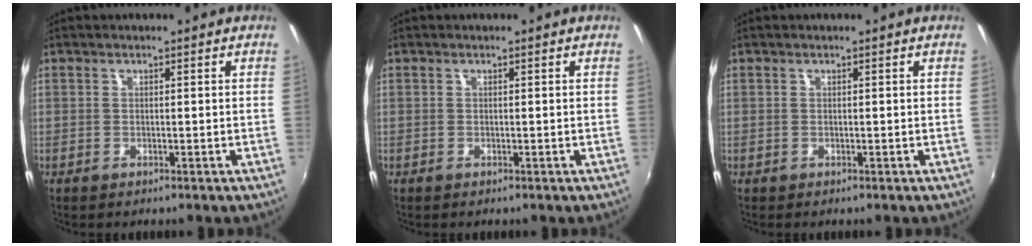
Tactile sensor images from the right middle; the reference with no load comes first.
{"total": 0.0}
{"total": 0.0}